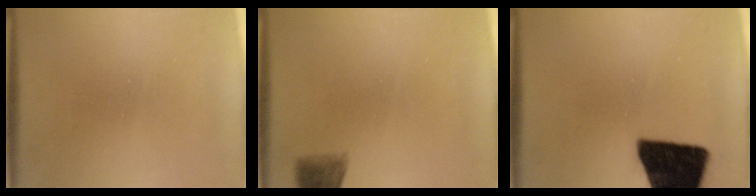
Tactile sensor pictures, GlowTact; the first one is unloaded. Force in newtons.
{"total": 3.4}
{"total": 19.6}